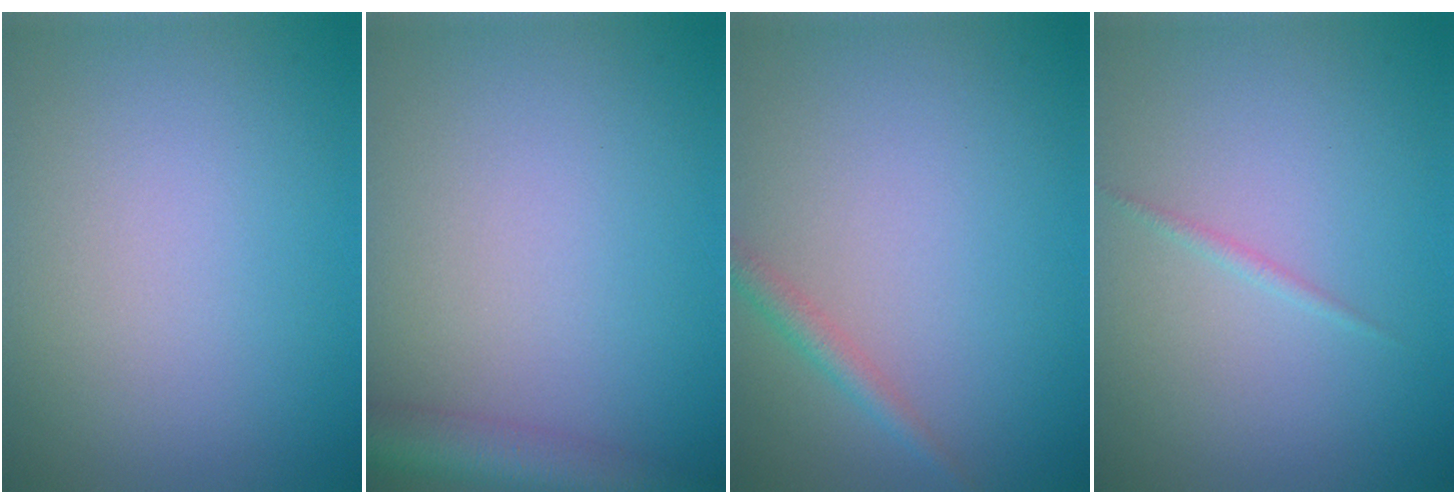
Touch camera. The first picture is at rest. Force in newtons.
{"total": 4.4, "press": 4.4, "slide": 0.2}
{"total": 1.6, "press": 1.6, "slide": 0.1}
{"total": 0.6, "press": 0.6, "slide": 0.1}